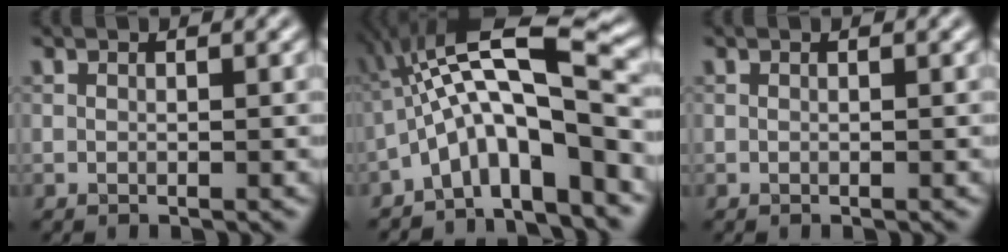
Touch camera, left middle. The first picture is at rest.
{"total": 9.9, "force": [-2.8, 2.5, 9.2], "torque": [-0.148, 0.026, -0.058]}
{"total": 0.0}